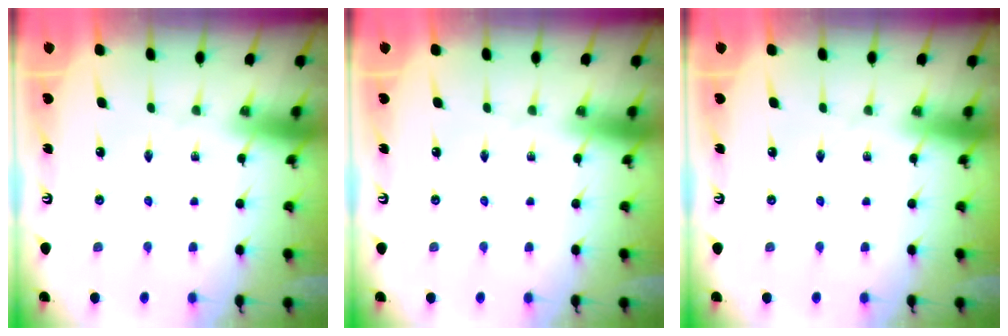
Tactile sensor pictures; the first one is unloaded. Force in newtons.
{"total": 0.0}
{"total": 0.0}